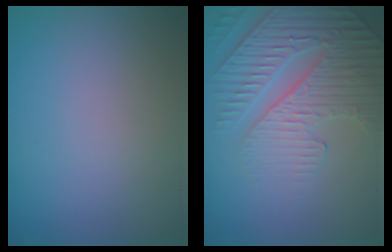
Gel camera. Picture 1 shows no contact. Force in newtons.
{"total": 4.3, "press": 4.1, "slide": 1.5}